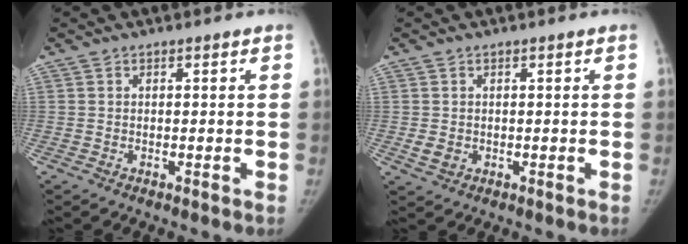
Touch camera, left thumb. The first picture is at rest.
{"total": 2.0, "force": [0.1, 1.7, 1.0], "torque": [-0.017, -0.003, 0.009]}